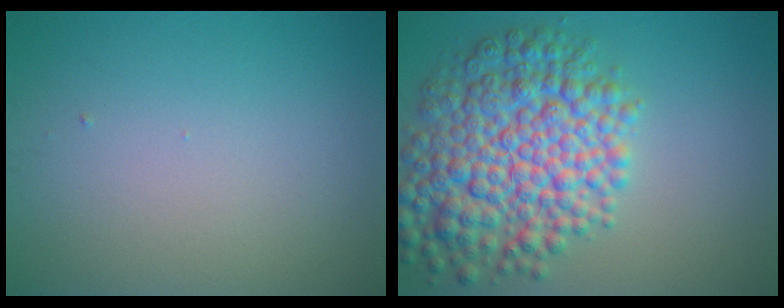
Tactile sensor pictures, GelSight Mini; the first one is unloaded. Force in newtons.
{"total": 9.7, "press": 9.7, "slide": 0.2}